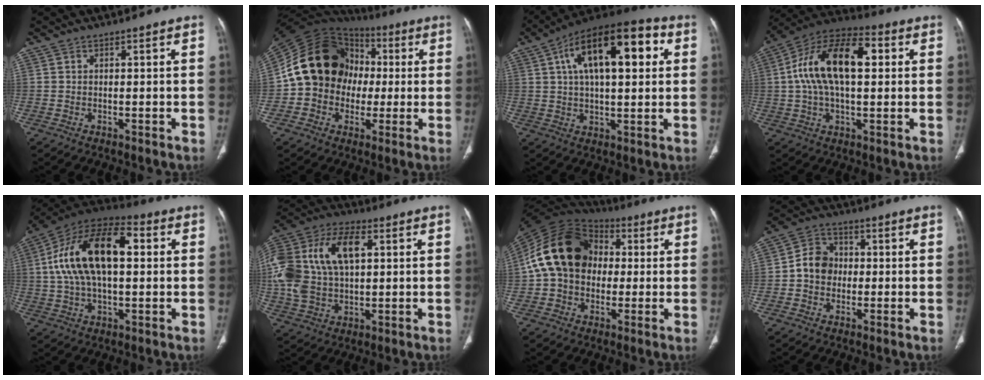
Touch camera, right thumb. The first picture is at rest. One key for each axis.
{"total": 18.0, "fx": 0.5, "fy": 15.6, "fz": 9.0, "tx": -0.132, "ty": 0.037, "tz": 0.012}
{"total": 20.6, "fx": 6.0, "fy": 9.1, "fz": 17.5, "tx": -0.262, "ty": 0.020, "tz": 0.085}
{"total": 18.4, "fx": 3.1, "fy": 9.3, "fz": 15.5, "tx": -0.272, "ty": 0.034, "tz": 0.045}
{"total": 20.8, "fx": 3.4, "fy": 10.7, "fz": 17.5, "tx": -0.311, "ty": 0.031, "tz": 0.050}
{"total": 22.7, "fx": 4.4, "fy": 13.5, "fz": 17.8, "tx": -0.385, "ty": 0.021, "tz": 0.077}
{"total": 18.4, "fx": 1.4, "fy": 14.3, "fz": 11.5, "tx": -0.200, "ty": 0.034, "tz": 0.017}
{"total": 7.2, "fx": -0.4, "fy": 6.2, "fz": 3.5, "tx": -0.039, "ty": 0.021, "tz": -0.019}